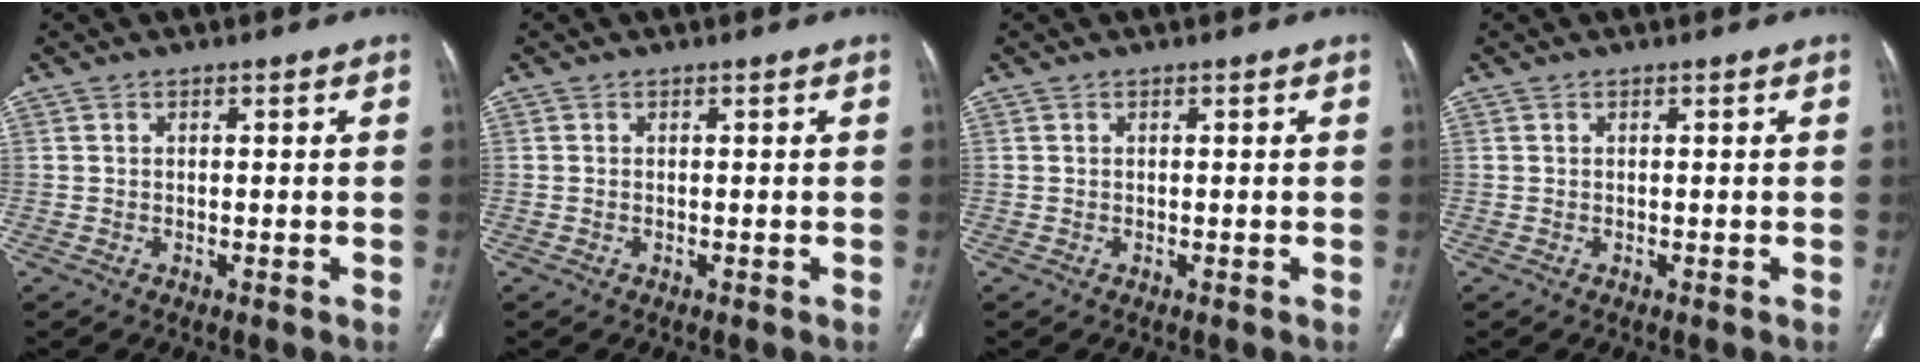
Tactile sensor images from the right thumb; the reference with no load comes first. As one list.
[{"total": 0.0}, {"total": 0.0}, {"total": 0.0}]